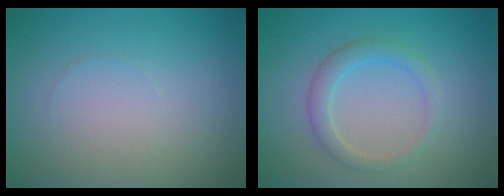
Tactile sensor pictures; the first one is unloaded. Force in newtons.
{"total": 2.2, "press": 2.2, "slide": 0.0}